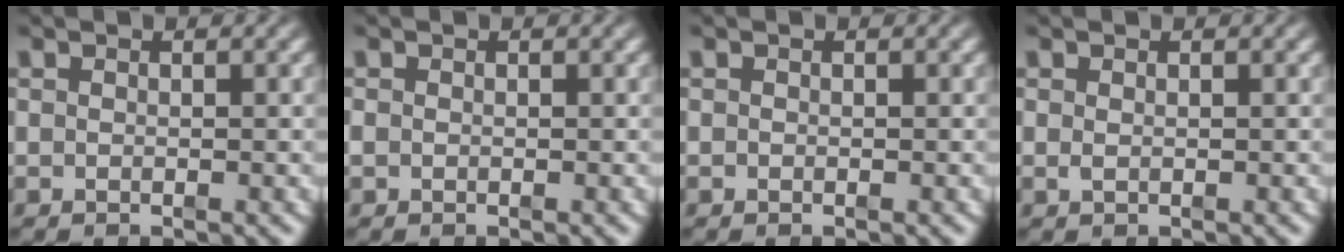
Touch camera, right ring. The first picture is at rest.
{"total": 0.6, "force": [-0.3, 0.5, 0.3], "torque": [-0.010, -0.005, -0.002]}
{"total": 0.0}
{"total": 0.5, "force": [0.0, -0.5, 0.2], "torque": [-0.005, -0.006, 0.007]}